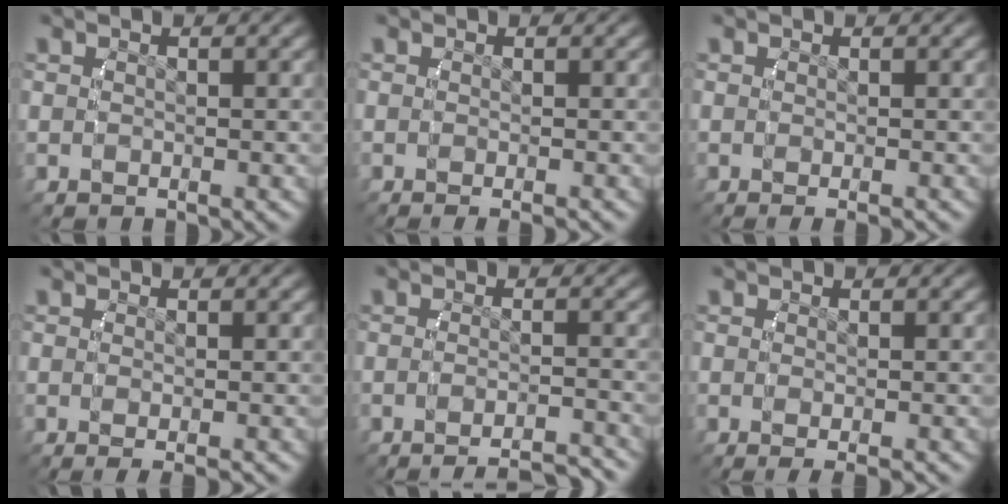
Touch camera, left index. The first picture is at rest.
{"total": 1.7, "force": [-1.4, 0.1, 1.1], "torque": [-0.011, -0.002, -0.018]}
{"total": 1.6, "force": [-1.1, 0.0, 1.1], "torque": [-0.012, -0.001, -0.013]}
{"total": 2.5, "force": [-1.6, 0.3, 1.9], "torque": [-0.022, -0.004, -0.018]}
{"total": 8.1, "force": [-7.5, 1.4, 2.5], "torque": [-0.025, -0.021, -0.106]}
{"total": 2.8, "force": [-1.9, 0.4, 2.0], "torque": [-0.024, -0.006, -0.022]}